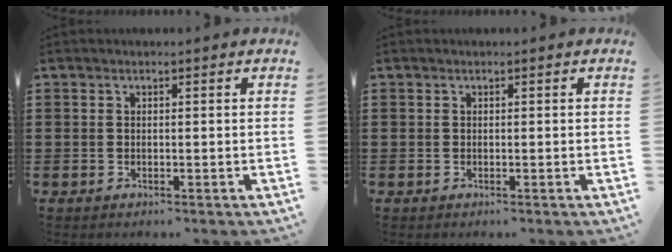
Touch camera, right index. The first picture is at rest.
{"total": 0.0}